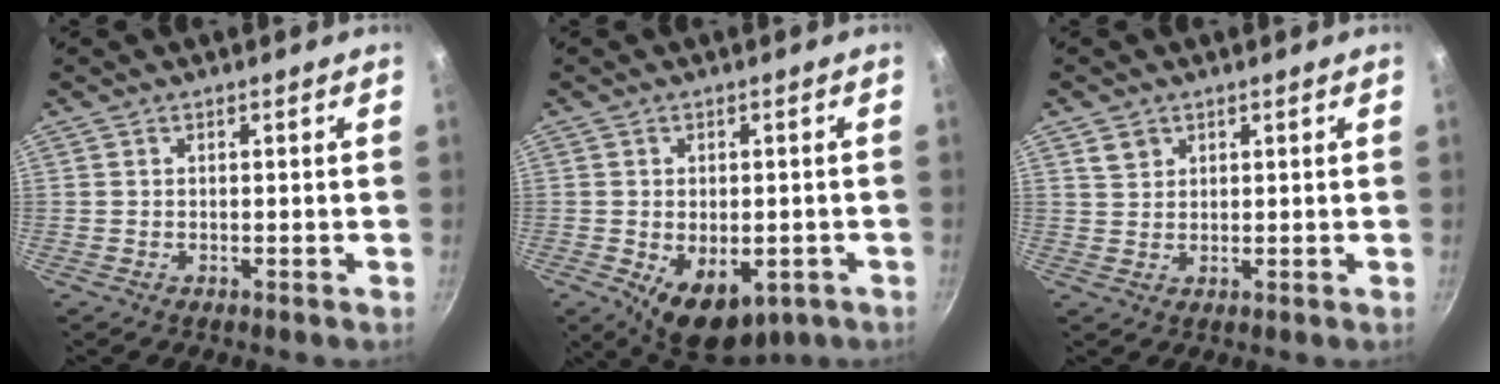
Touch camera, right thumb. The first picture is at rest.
{"total": 10.3, "force": [-3.5, 6.3, 7.4], "torque": [-0.080, -0.003, -0.032]}
{"total": 2.8, "force": [1.5, 2.2, 0.9], "torque": [-0.005, 0.000, 0.028]}